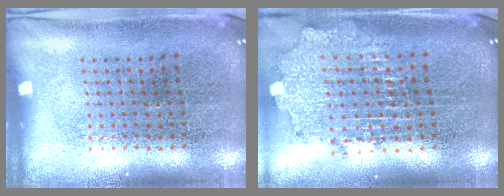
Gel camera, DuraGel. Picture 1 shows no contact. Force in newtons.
{"total": 1.9, "press": 1.5, "slide": 1.2}